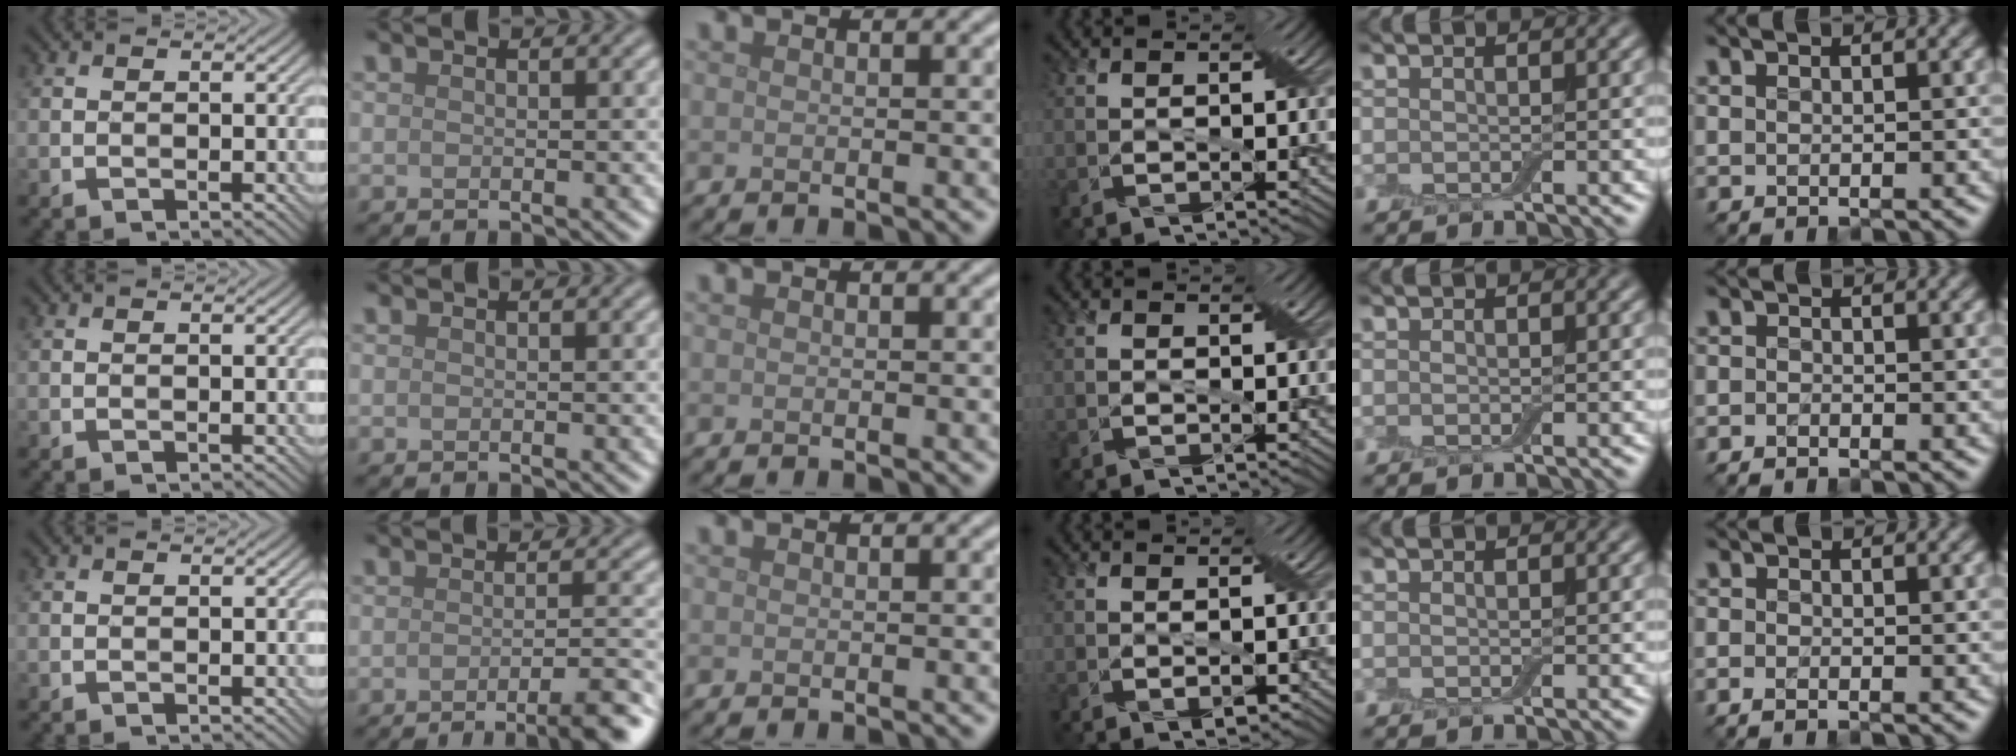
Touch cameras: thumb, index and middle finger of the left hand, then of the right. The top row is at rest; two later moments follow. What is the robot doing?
{"motion": "cut", "object": "cling film"}